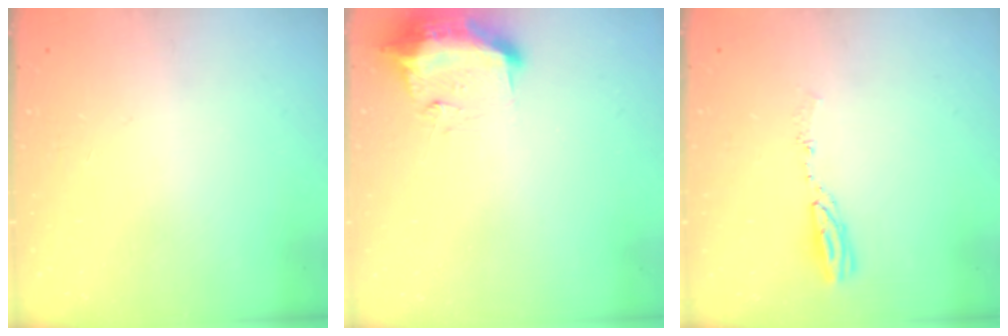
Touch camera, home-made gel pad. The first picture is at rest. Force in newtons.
{"total": 11.2, "press": 11.2, "slide": 0.6}
{"total": 4.6, "press": 4.6, "slide": 0.4}